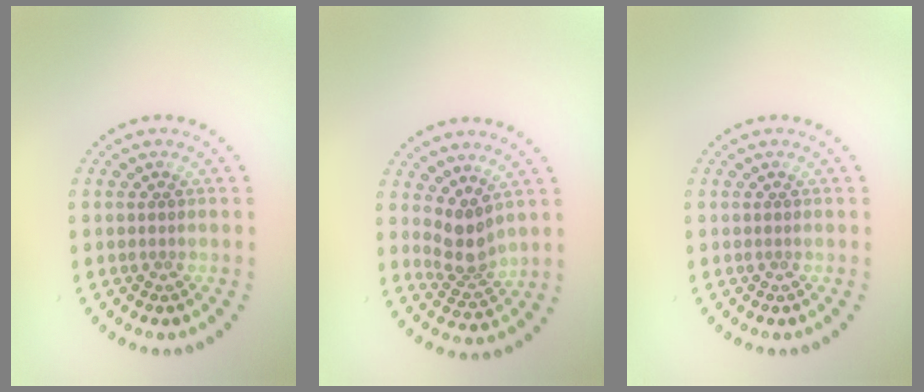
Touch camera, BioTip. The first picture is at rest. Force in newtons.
{"total": 3.0, "press": 2.2, "slide": 1.9}
{"total": 0.0}